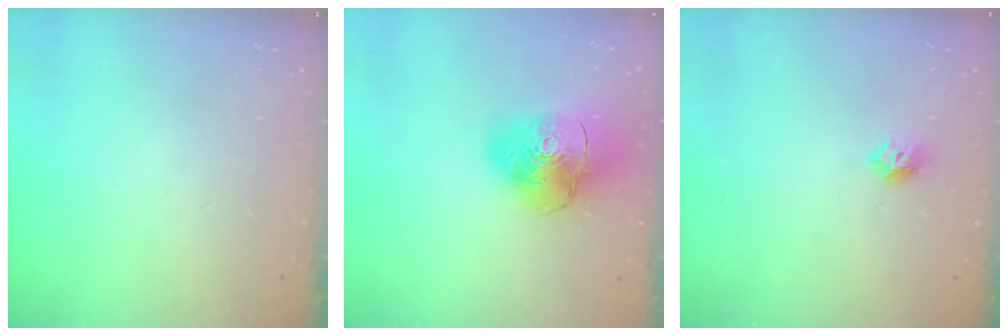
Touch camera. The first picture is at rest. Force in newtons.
{"total": 18.0, "press": 17.8, "slide": 2.4}
{"total": 6.7, "press": 6.6, "slide": 1.1}